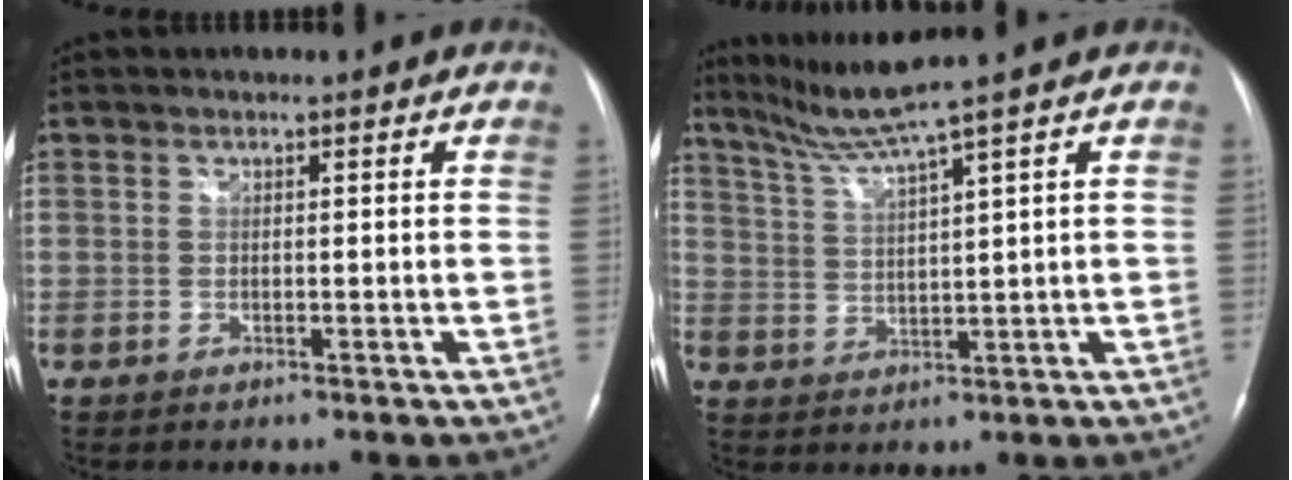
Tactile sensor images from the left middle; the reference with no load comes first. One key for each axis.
{"total": 6.2, "fx": 4.8, "fy": -2.4, "fz": 3.0, "tx": -0.067, "ty": -0.008, "tz": 0.101}